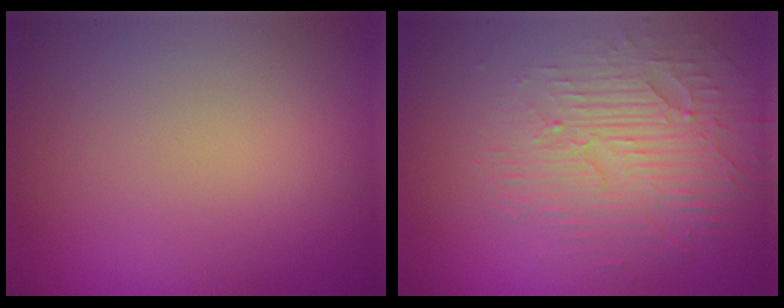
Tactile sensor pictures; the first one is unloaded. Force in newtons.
{"total": 3.7, "press": 3.2, "slide": 1.8}